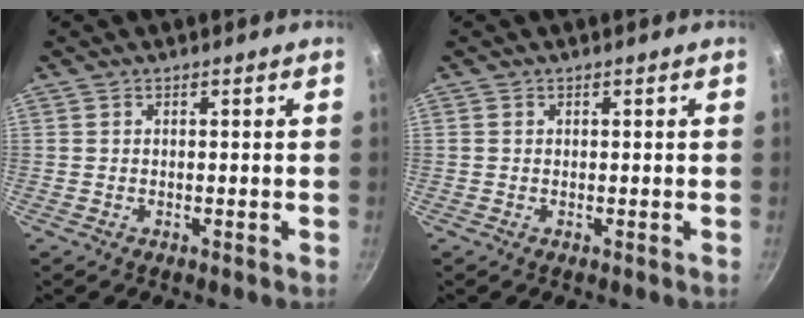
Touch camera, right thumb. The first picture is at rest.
{"total": 0.0}